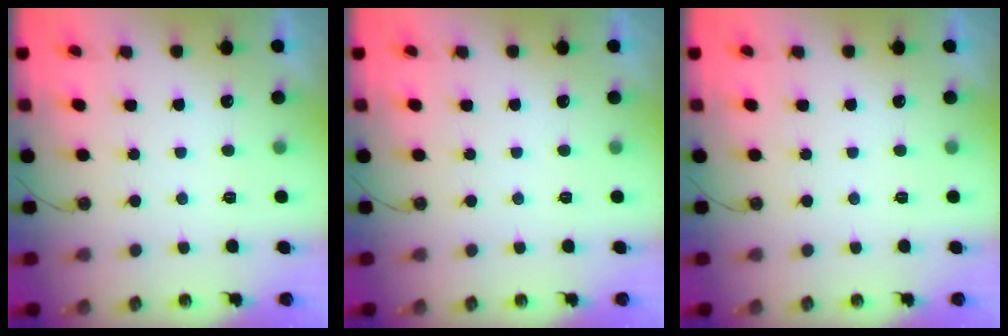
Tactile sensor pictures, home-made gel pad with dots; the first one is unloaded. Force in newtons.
{"total": 0.0}
{"total": 0.0}